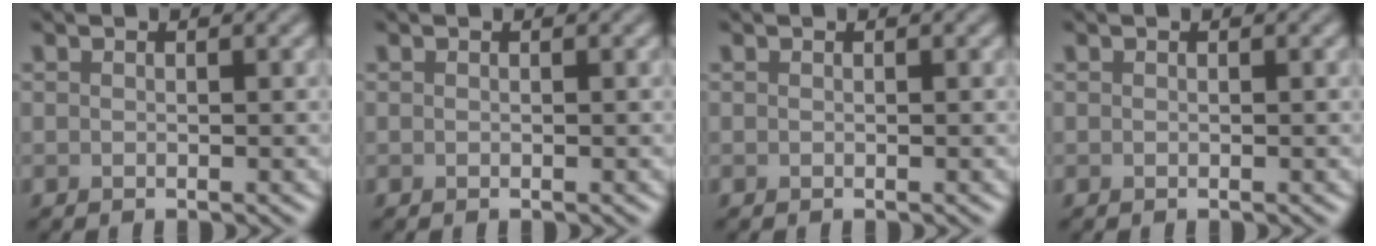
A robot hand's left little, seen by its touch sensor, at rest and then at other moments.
{"total": 0.0}
{"total": 0.0}
{"total": 0.0}